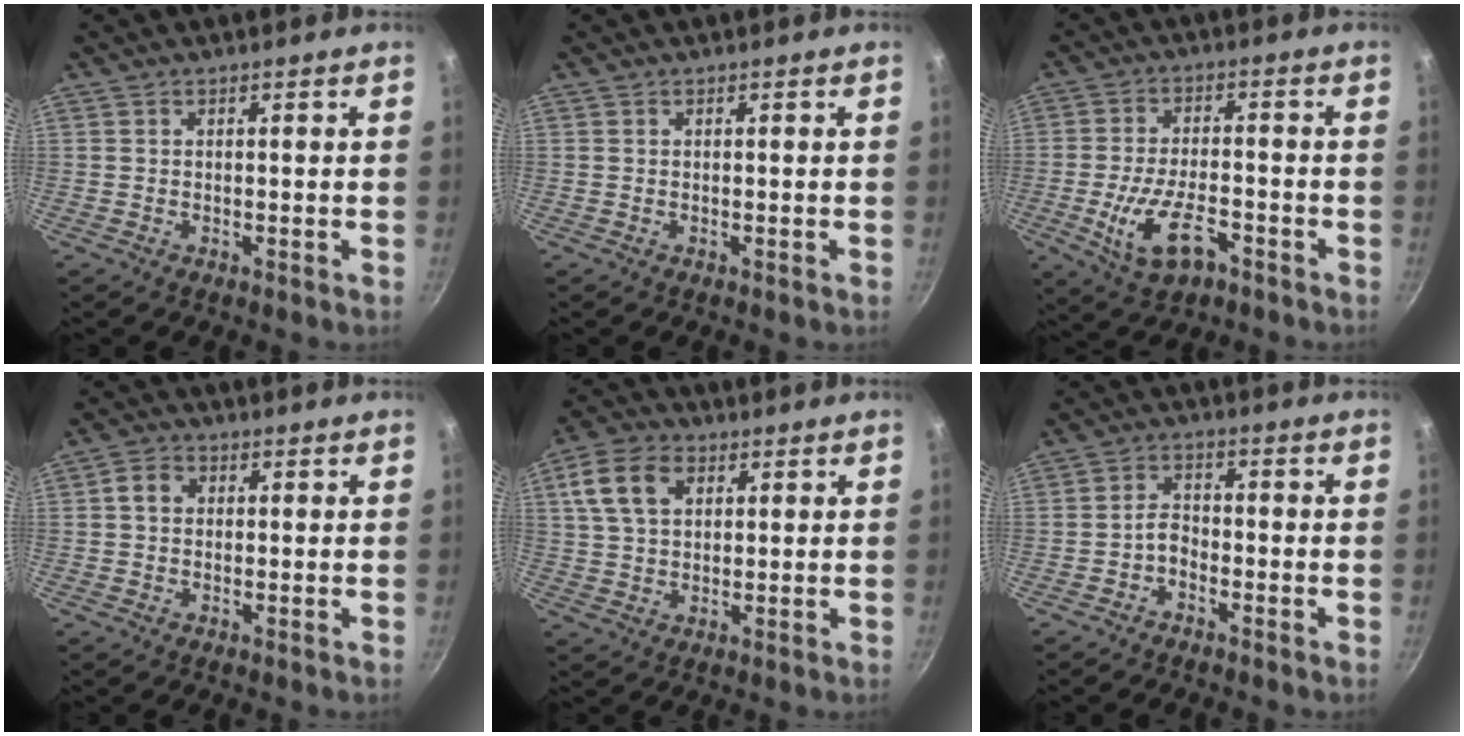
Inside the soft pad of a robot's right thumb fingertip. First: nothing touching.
{"total": 0.0}
{"total": 10.9, "force": [-4.5, 5.2, 8.4], "torque": [-0.150, 0.014, -0.078]}
{"total": 3.6, "force": [0.5, 3.0, 1.9], "torque": [-0.027, 0.007, 0.003]}
{"total": 9.8, "force": [3.4, 6.7, 6.3], "torque": [-0.109, 0.009, 0.058]}
{"total": 3.2, "force": [-2.0, 1.9, 1.7], "torque": [-0.024, 0.028, -0.039]}